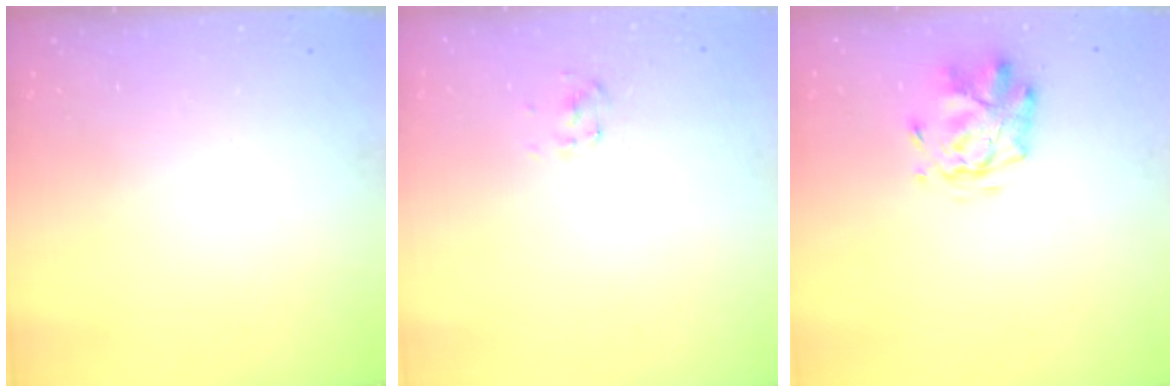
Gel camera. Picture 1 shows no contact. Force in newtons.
{"total": 2.6, "press": 2.4, "slide": 0.9}
{"total": 2.9, "press": 2.5, "slide": 1.4}